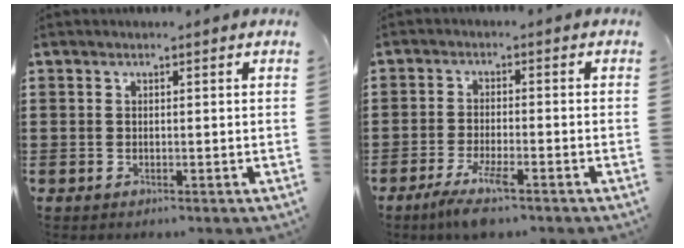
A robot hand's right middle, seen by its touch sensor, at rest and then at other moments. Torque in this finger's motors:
{"motor_torque": [0.91, -0.80, 0.13, 0.12]}